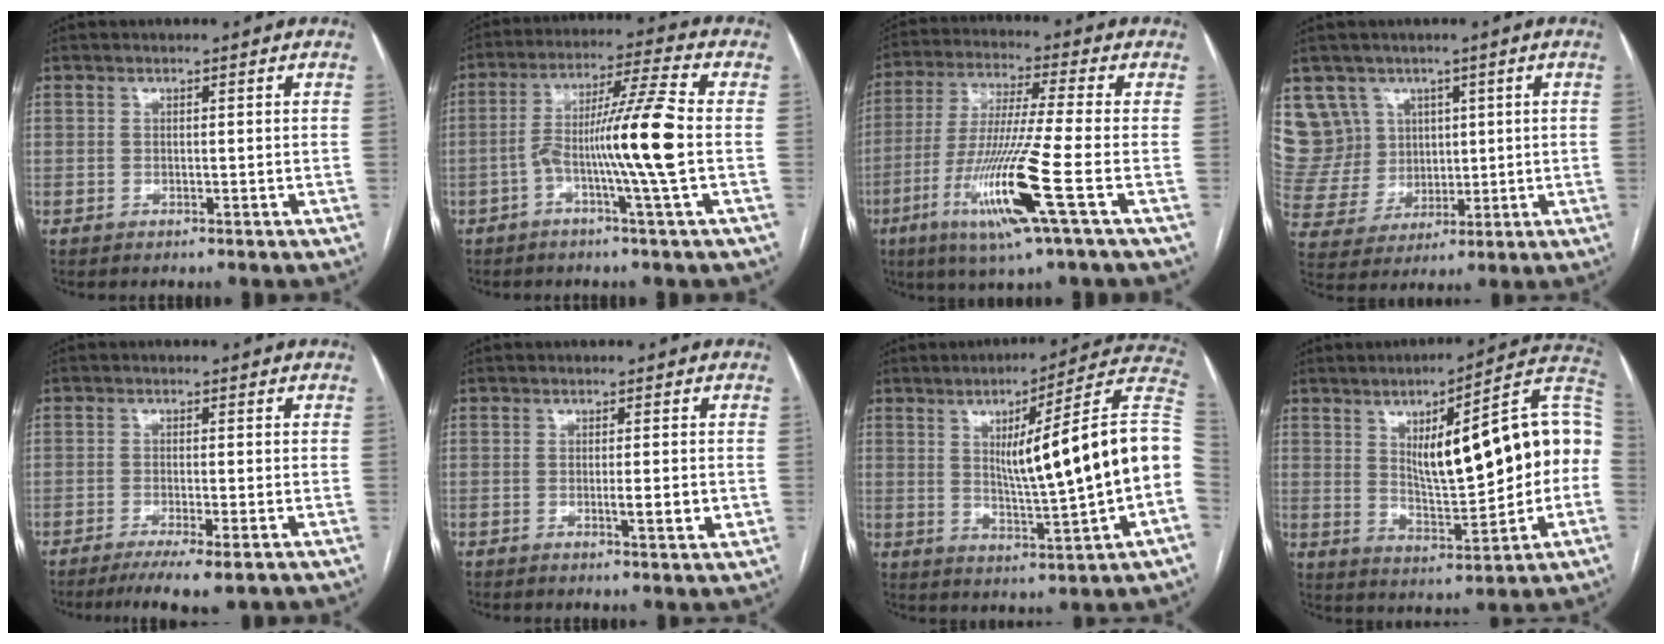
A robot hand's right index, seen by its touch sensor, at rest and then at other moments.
{"total": 11.5, "force": [-2.2, -1.5, 11.2], "torque": [-0.204, 0.009, -0.045]}
{"total": 14.8, "force": [-5.6, -1.1, 13.7], "torque": [-0.282, -0.027, -0.108]}
{"total": 9.8, "force": [4.9, 8.5, 0.5], "torque": [-0.026, 0.044, 0.115]}
{"total": 6.9, "force": [-4.7, 0.3, 5.0], "torque": [-0.077, -0.017, -0.071]}
{"total": 3.5, "force": [-0.7, 0.4, 3.4], "torque": [-0.053, -0.004, -0.009]}
{"total": 19.7, "force": [0.5, 0.0, 19.7], "torque": [-0.243, 0.023, 0.005]}
{"total": 20.3, "force": [1.8, 4.7, 19.6], "torque": [-0.284, 0.035, 0.033]}